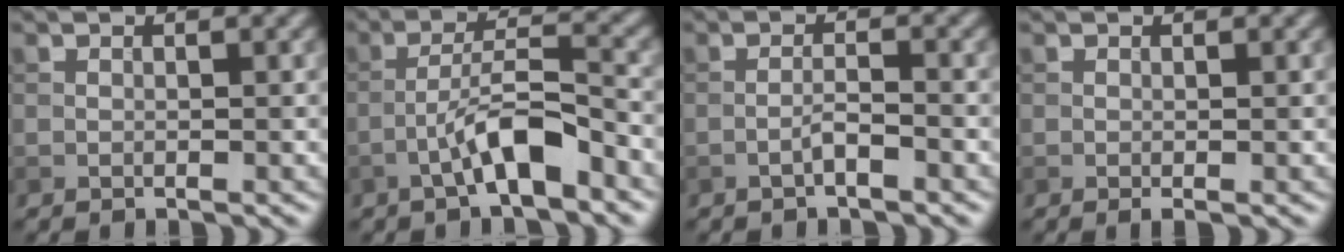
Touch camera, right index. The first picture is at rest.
{"total": 5.2, "force": [-2.8, 1.2, 4.2], "torque": [-0.078, 0.016, -0.052]}
{"total": 1.5, "force": [-0.9, 0.1, 1.2], "torque": [-0.022, 0.007, -0.020]}
{"total": 0.6, "force": [-0.1, 0.1, 0.5], "torque": [-0.008, -0.005, -0.003]}